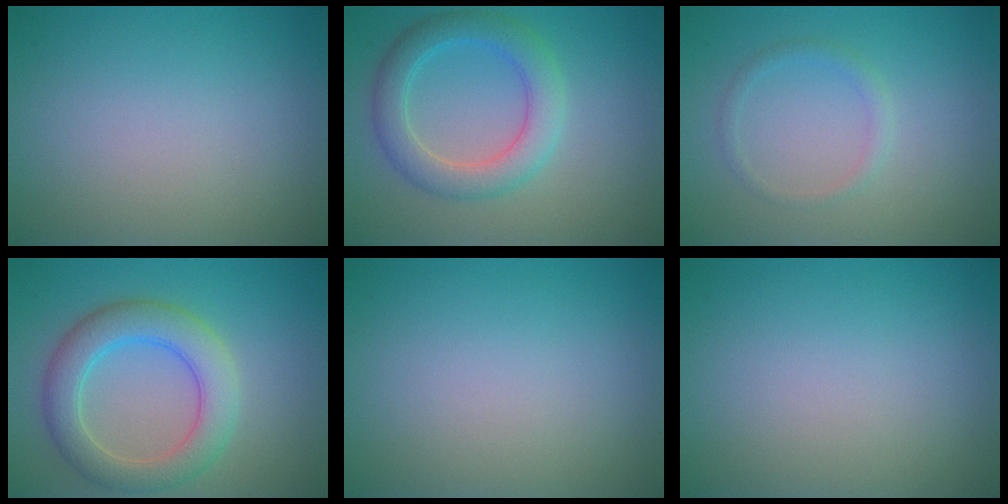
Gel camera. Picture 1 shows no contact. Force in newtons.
{"total": 4.4, "press": 4.4, "slide": 0.4}
{"total": 1.3, "press": 1.3, "slide": 0.2}
{"total": 5.5, "press": 5.5, "slide": 0.3}
{"total": 0.0}
{"total": 0.0}